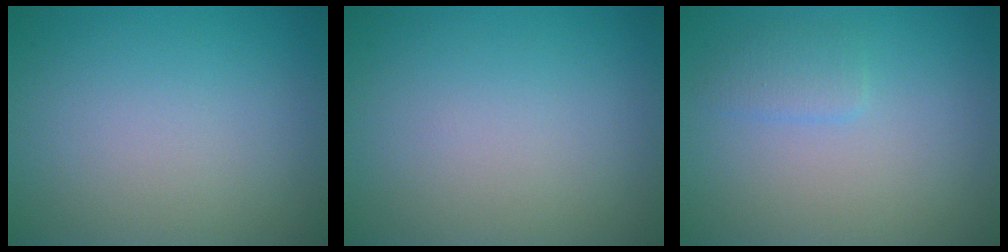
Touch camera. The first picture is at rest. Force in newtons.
{"total": 0.0}
{"total": 1.4, "press": 1.4, "slide": 0.1}